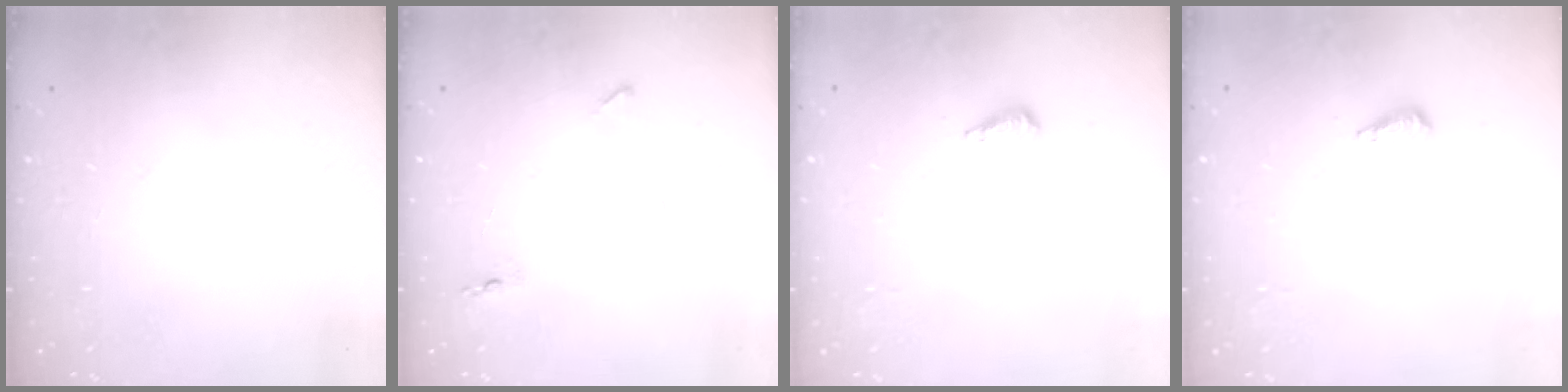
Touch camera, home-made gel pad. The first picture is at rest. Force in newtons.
{"total": 4.7, "press": 4.5, "slide": 1.4}
{"total": 5.3, "press": 5.2, "slide": 1.1}
{"total": 5.3, "press": 5.2, "slide": 1.1}